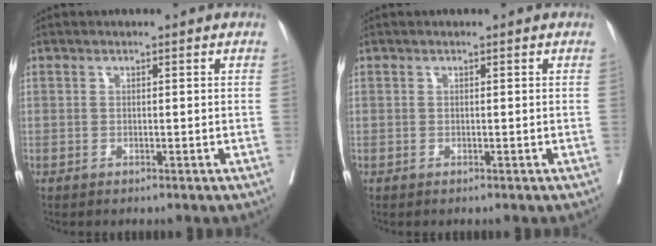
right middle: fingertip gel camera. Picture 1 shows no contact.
{"total": 0.0}